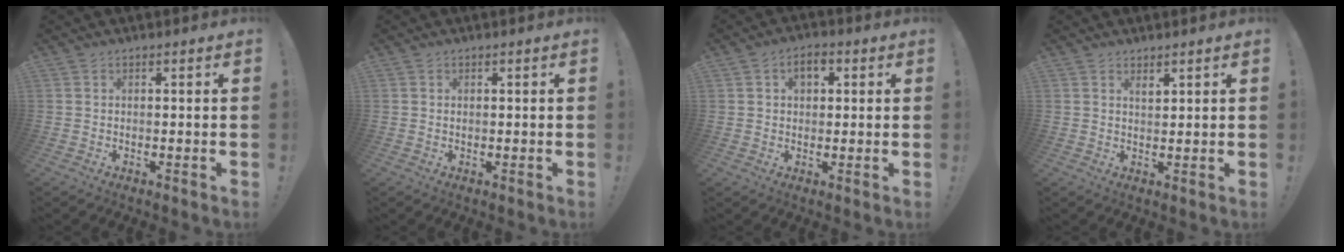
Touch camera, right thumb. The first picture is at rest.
{"total": 0.0}
{"total": 5.1, "force": [1.5, 3.6, 3.4], "torque": [-0.040, 0.003, 0.023]}
{"total": 1.9, "force": [1.6, 0.3, 0.9], "torque": [-0.010, -0.010, 0.027]}